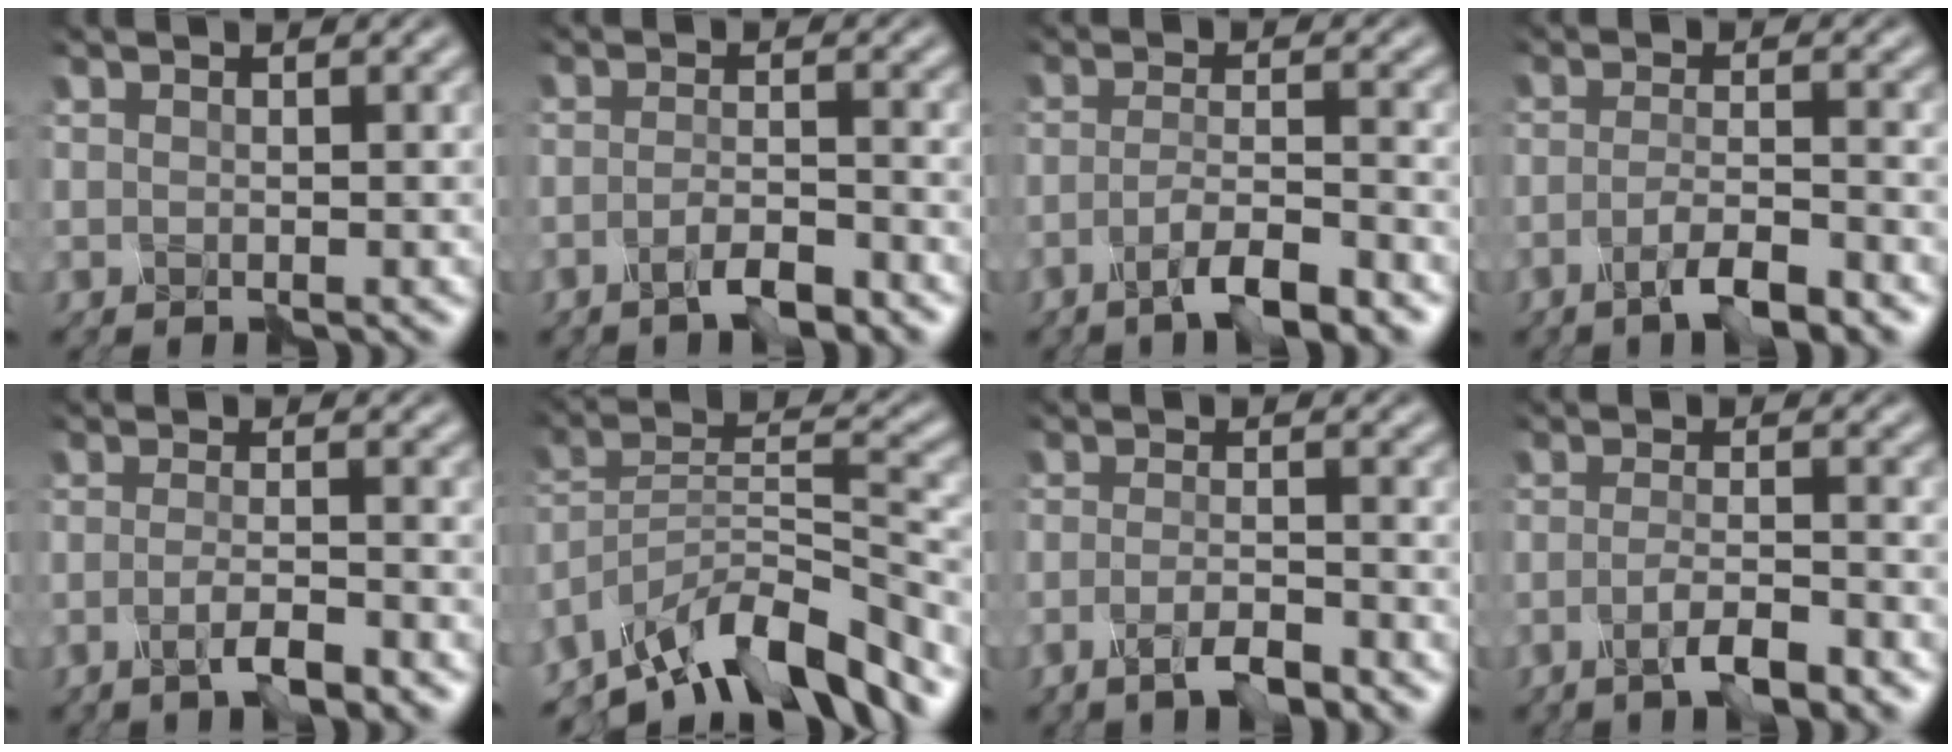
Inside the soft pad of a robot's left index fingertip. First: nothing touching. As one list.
[{"total": 3.0, "force": [-2.0, 0.6, 2.1], "torque": [-0.040, 0.003, -0.041]}, {"total": 4.5, "force": [-2.8, 0.9, 3.4], "torque": [-0.060, 0.002, -0.056]}, {"total": 4.0, "force": [-2.5, 0.8, 3.1], "torque": [-0.056, 0.001, -0.051]}, {"total": 3.2, "force": [-1.7, 0.7, 2.6], "torque": [-0.046, 0.000, -0.037]}, {"total": 11.0, "force": [-8.6, 3.1, 6.1], "torque": [-0.096, 0.014, -0.164]}, {"total": 3.1, "force": [-2.0, 0.7, 2.3], "torque": [-0.045, -0.001, -0.042]}, {"total": 3.7, "force": [-2.1, 0.8, 3.0], "torque": [-0.054, 0.001, -0.044]}]